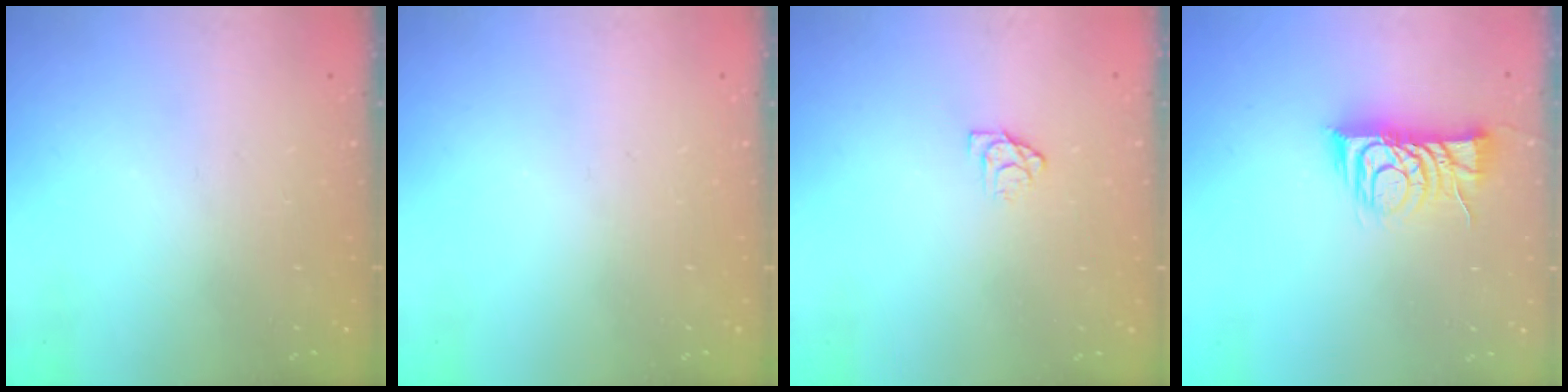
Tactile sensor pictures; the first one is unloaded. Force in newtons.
{"total": 0.0}
{"total": 4.5, "press": 4.5, "slide": 0.3}
{"total": 9.2, "press": 9.2, "slide": 0.3}